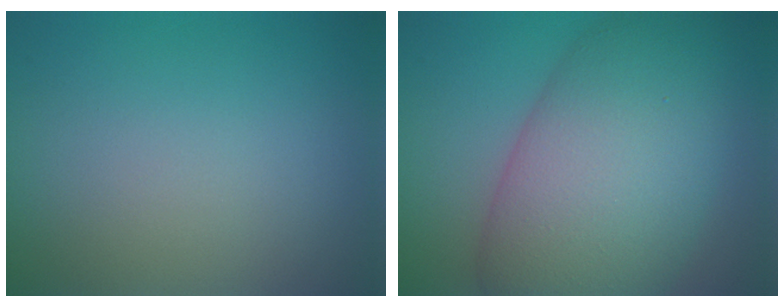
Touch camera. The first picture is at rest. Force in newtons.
{"total": 12.6, "press": 12.6, "slide": 0.5}